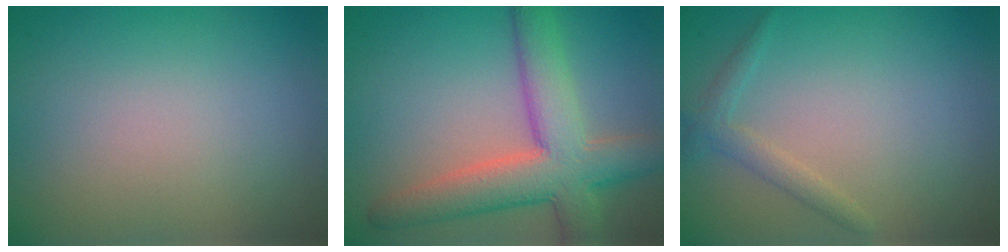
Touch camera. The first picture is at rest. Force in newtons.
{"total": 7.5, "press": 7.5, "slide": 0.6}
{"total": 1.5, "press": 1.5, "slide": 0.1}